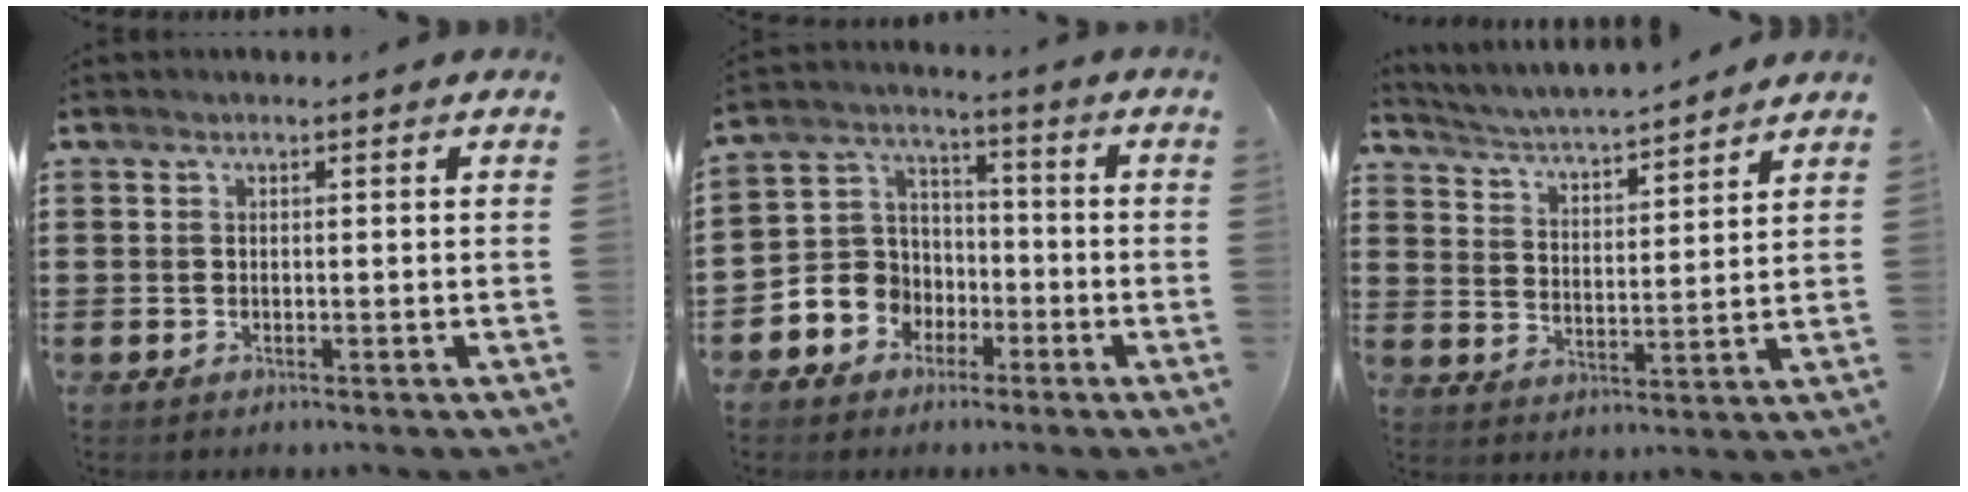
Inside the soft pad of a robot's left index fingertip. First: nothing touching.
{"total": 6.7, "force": [-2.7, 6.0, 0.7], "torque": [-0.057, 0.004, -0.059]}
{"total": 3.8, "force": [3.7, -0.4, 0.7], "torque": [-0.035, -0.035, 0.057]}